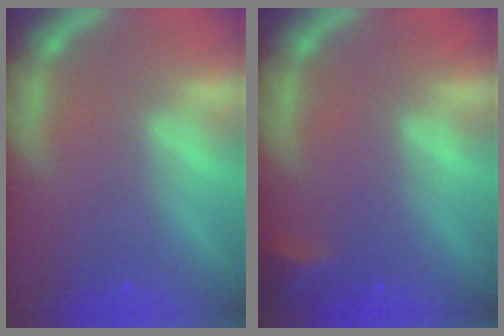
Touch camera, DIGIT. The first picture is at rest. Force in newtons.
{"total": 1.9}